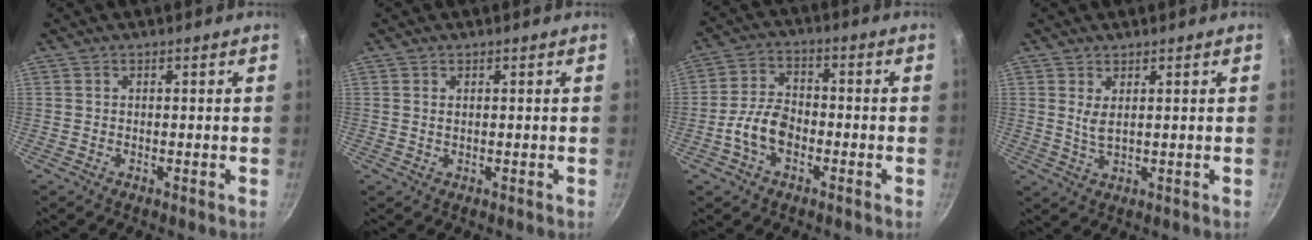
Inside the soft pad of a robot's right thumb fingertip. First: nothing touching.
{"total": 0.8, "force": [0.3, 0.4, 0.6], "torque": [-0.011, 0.001, 0.006]}
{"total": 7.9, "force": [-2.7, 5.0, 5.5], "torque": [-0.088, 0.033, -0.057]}
{"total": 2.9, "force": [1.1, 1.1, 2.4], "torque": [-0.044, -0.012, 0.023]}